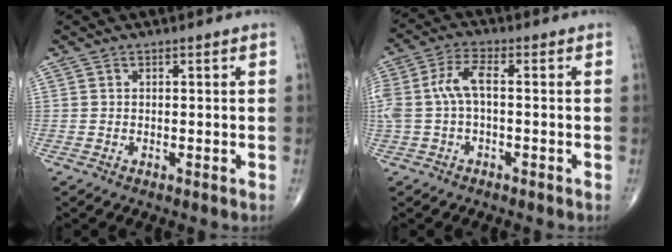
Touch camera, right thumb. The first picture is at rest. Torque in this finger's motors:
{"motor_torque": [0.24, 0.14, 1.14, 0.14, 0.22]}